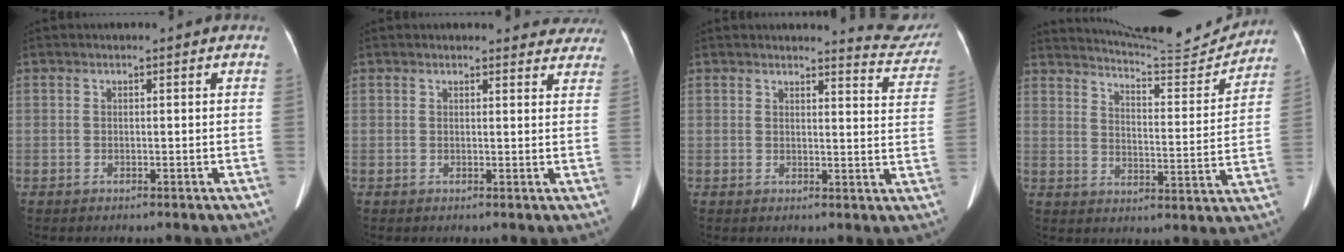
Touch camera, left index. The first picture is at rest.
{"total": 7.6, "force": [7.1, 2.6, 0.4], "torque": [0.036, -0.008, 0.047]}
{"total": 7.2, "force": [7.2, 0.4, -0.2], "torque": [0.010, -0.052, 0.061]}
{"total": 15.2, "force": [15.0, 0.2, 2.7], "torque": [-0.046, -0.045, 0.201]}